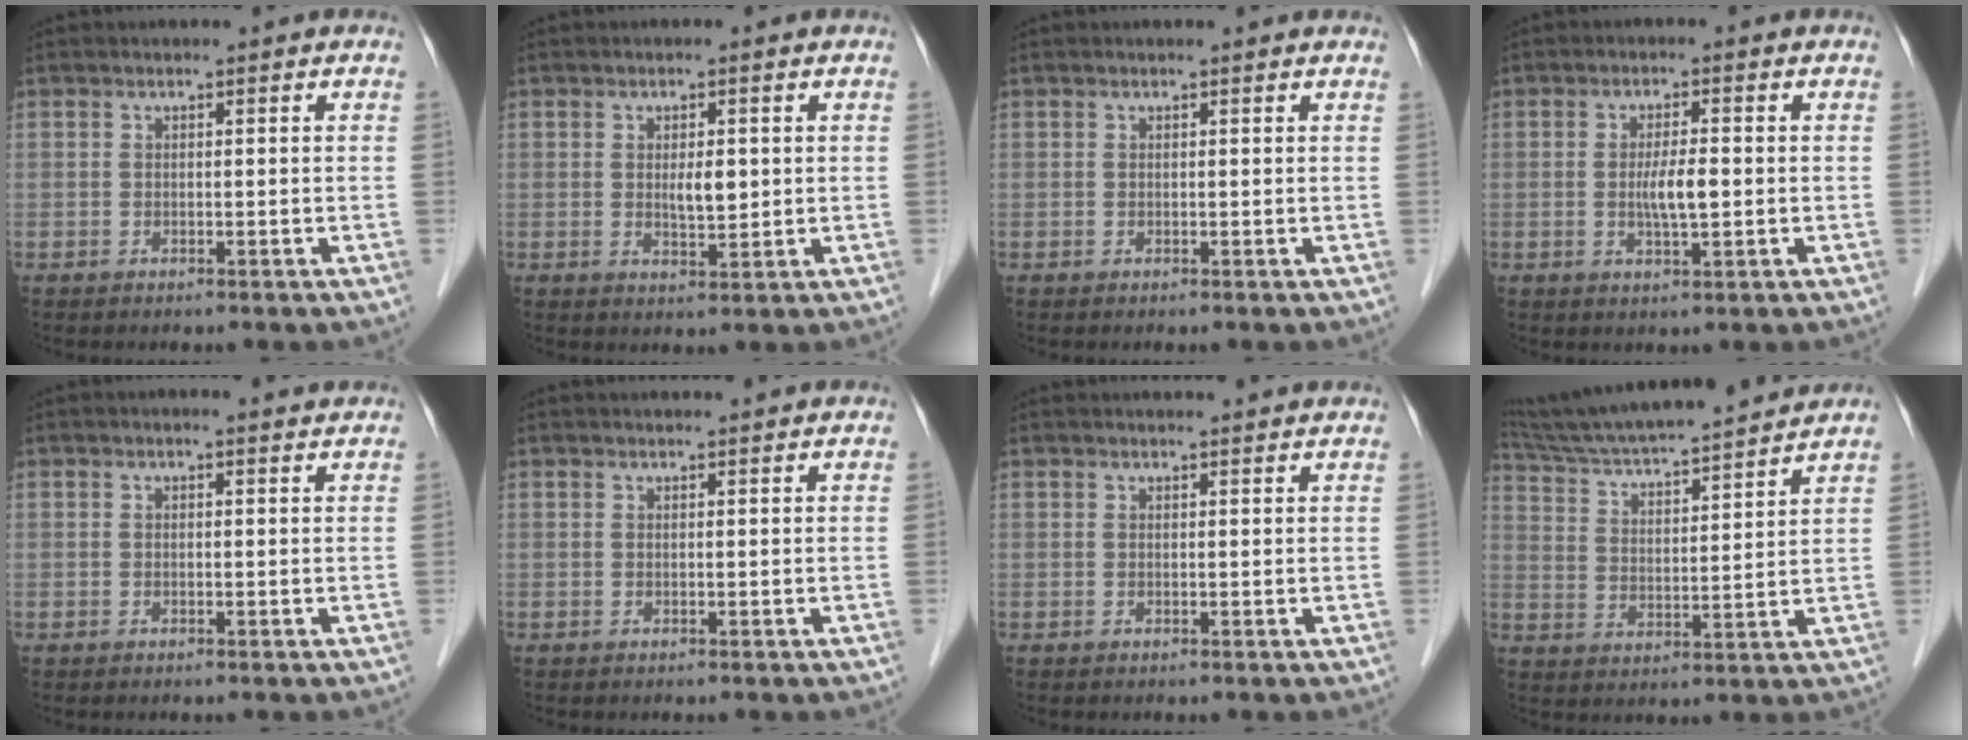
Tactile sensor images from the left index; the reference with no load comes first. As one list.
[{"total": 3.1, "force": [0.4, 1.2, 2.9], "torque": [-0.049, -0.004, 0.010]}, {"total": 1.5, "force": [1.5, 0.0, 0.4], "torque": [-0.014, 0.006, 0.014]}, {"total": 4.0, "force": [-0.3, 0.7, 3.9], "torque": [-0.076, -0.003, -0.004]}, {"total": 1.5, "force": [1.5, 0.0, 0.4], "torque": [-0.012, 0.003, 0.017]}, {"total": 4.2, "force": [4.1, -0.1, 1.1], "torque": [-0.014, 0.019, 0.046]}, {"total": 6.3, "force": [6.1, 0.1, 1.6], "torque": [-0.019, 0.021, 0.061]}, {"total": 19.4, "force": [17.8, 0.6, 7.8], "torque": [-0.139, 0.018, 0.280]}]